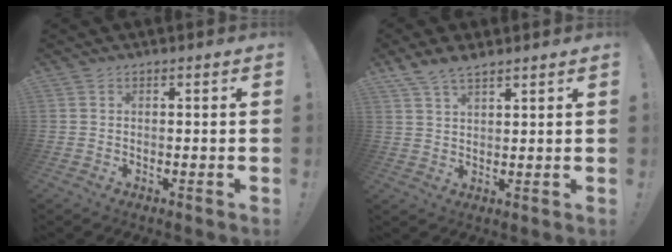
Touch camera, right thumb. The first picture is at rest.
{"total": 5.5, "force": [4.5, 1.9, 2.5], "torque": [-0.050, -0.019, 0.086]}